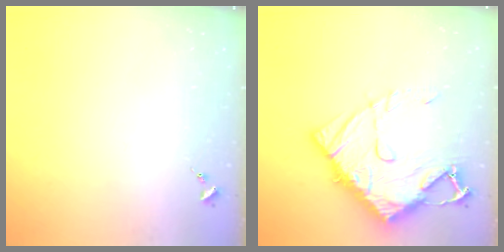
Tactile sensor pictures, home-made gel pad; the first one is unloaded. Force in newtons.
{"total": 18.3, "press": 18.2, "slide": 2.1}